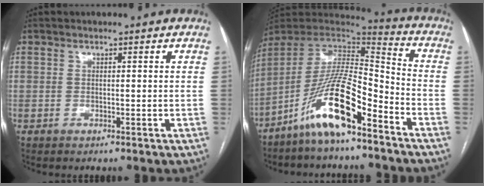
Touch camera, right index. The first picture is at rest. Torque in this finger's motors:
{"motor_torque": [1.99, -0.15, 1.05, 0.21]}